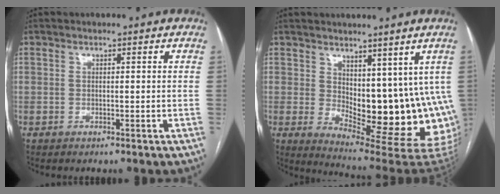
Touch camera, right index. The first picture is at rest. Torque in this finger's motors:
{"motor_torque": [2.01, 0.13, 0.46, 0.07]}